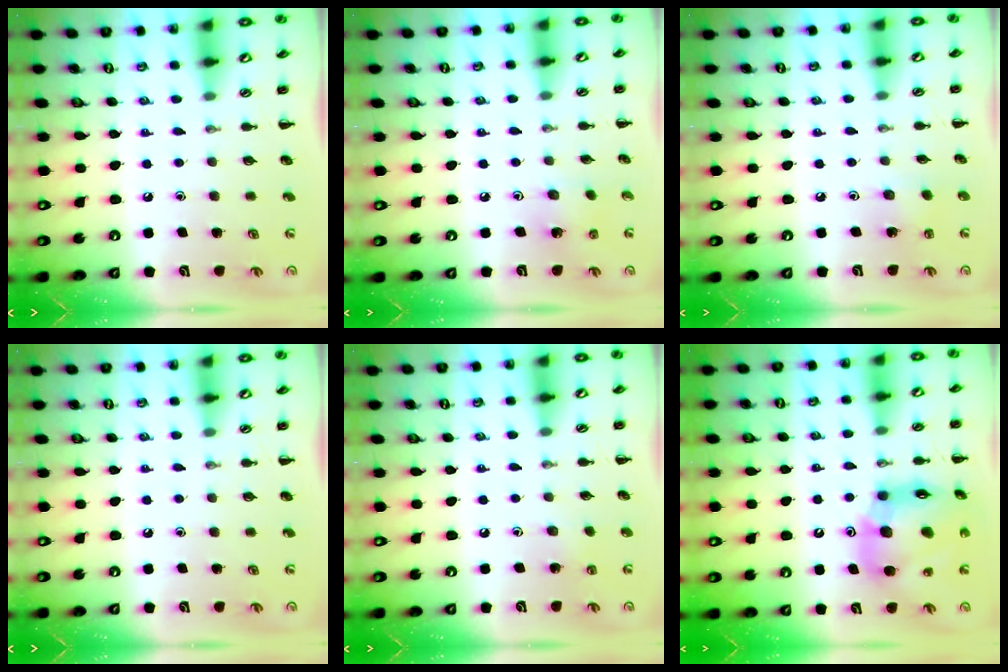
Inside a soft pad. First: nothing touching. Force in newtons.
{"total": 1.5, "press": 1.4, "slide": 0.4}
{"total": 2.4, "press": 2.2, "slide": 0.8}
{"total": 0.0}
{"total": 5.3, "press": 5.1, "slide": 1.3}
{"total": 16.9, "press": 16.1, "slide": 5.0}